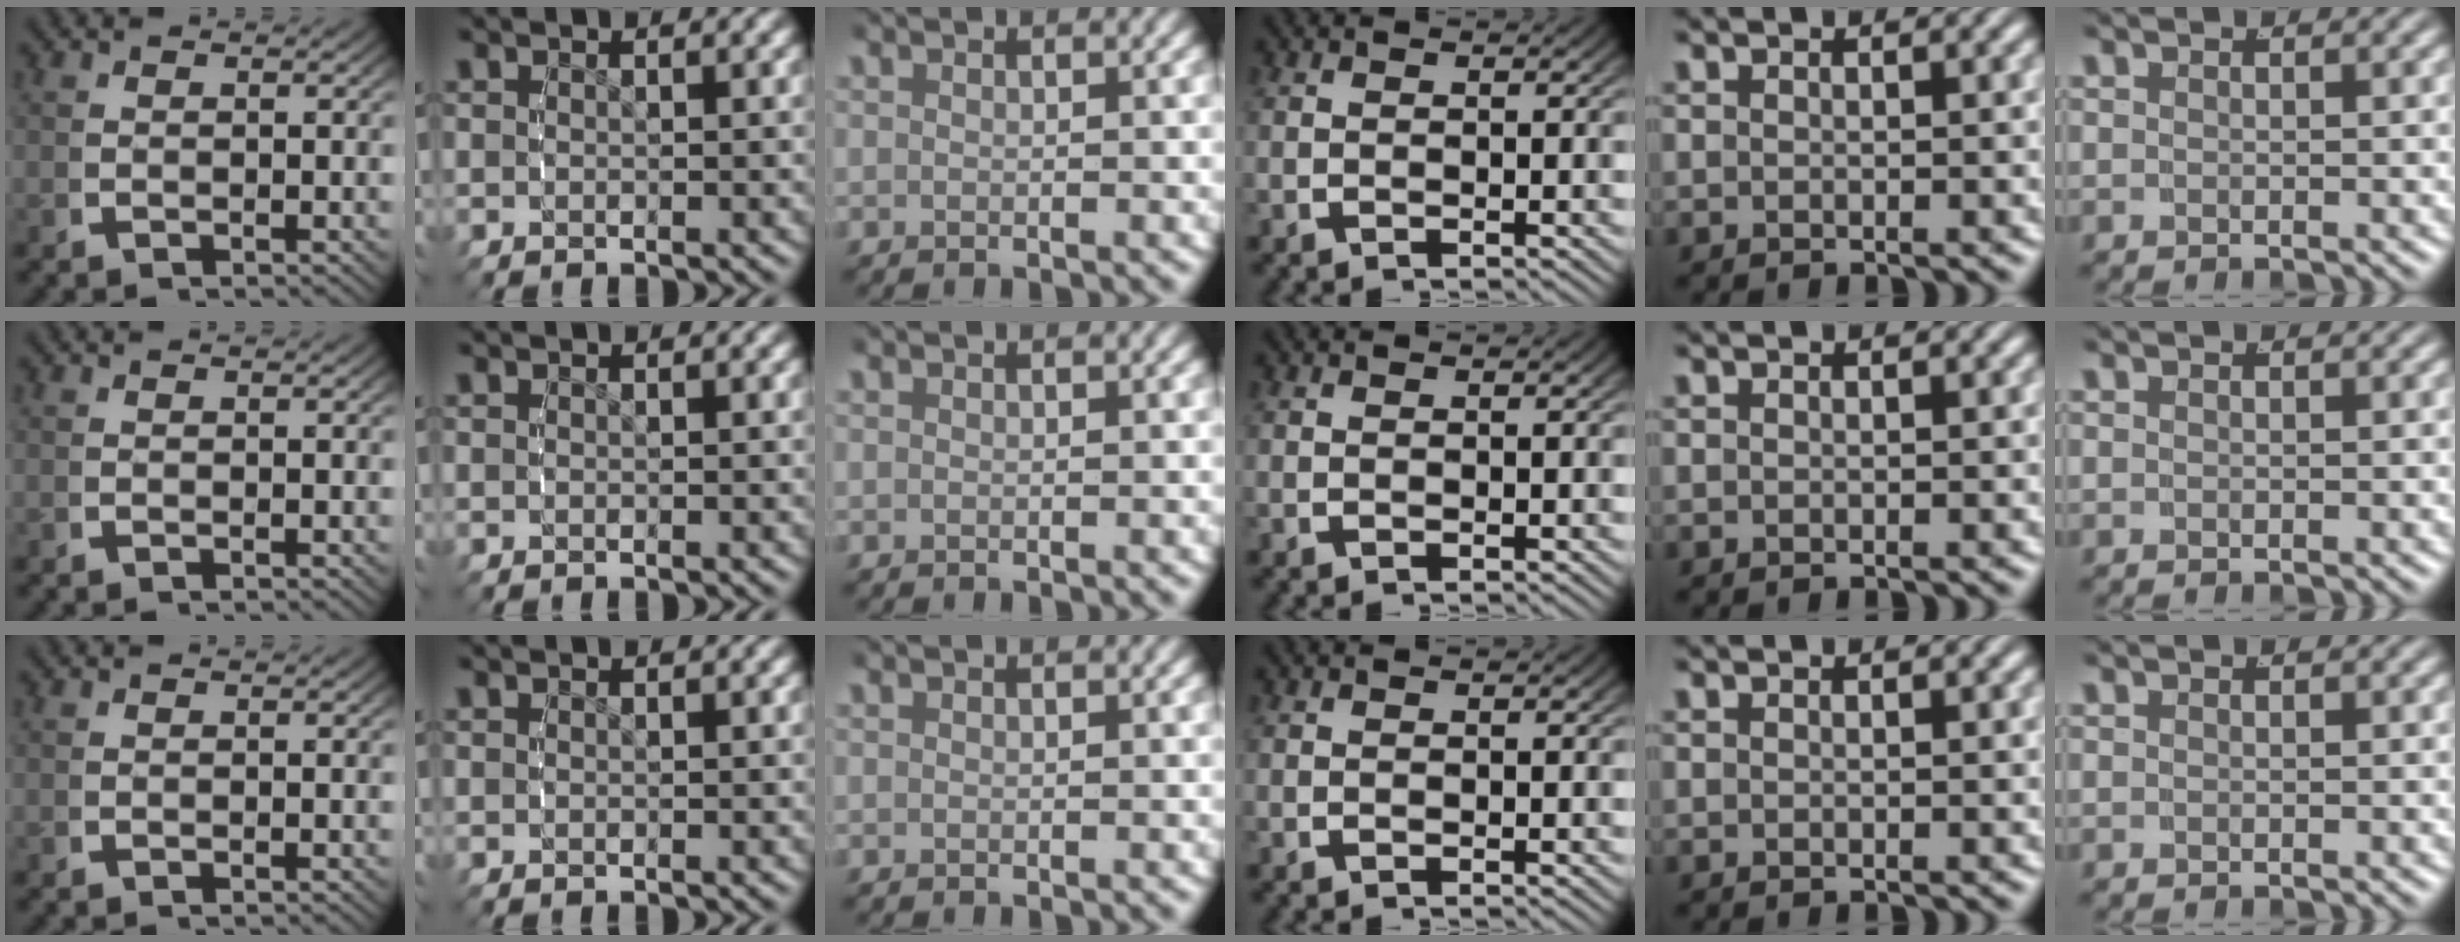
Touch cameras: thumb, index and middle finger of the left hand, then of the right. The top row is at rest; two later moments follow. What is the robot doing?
{"motion": "reach", "object": "air blower"}